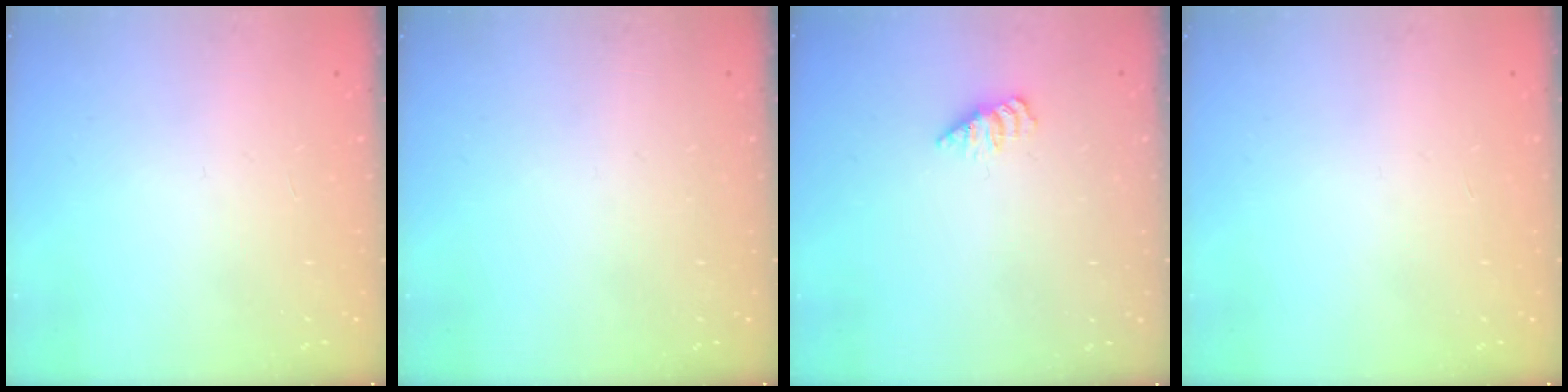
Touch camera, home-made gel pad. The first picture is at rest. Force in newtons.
{"total": 0.0}
{"total": 2.2, "press": 2.2, "slide": 0.3}
{"total": 0.0}